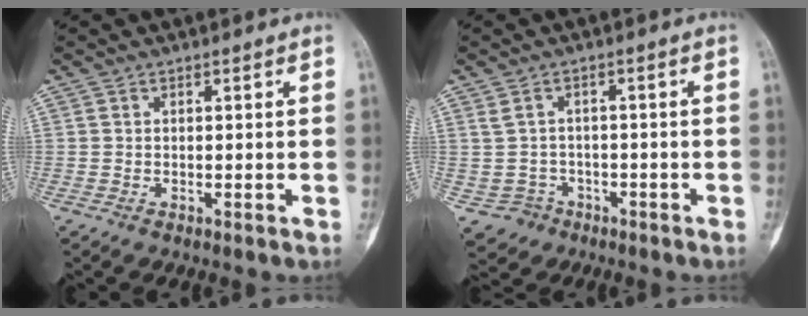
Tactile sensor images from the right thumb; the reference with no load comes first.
{"total": 4.7, "force": [-1.5, 4.3, 0.9], "torque": [-0.003, 0.016, -0.019]}